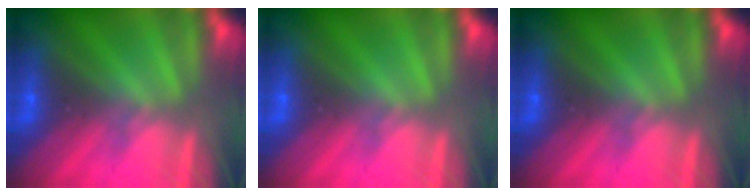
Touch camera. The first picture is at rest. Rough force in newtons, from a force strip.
{"total": 0.0}
{"total": 0.0}